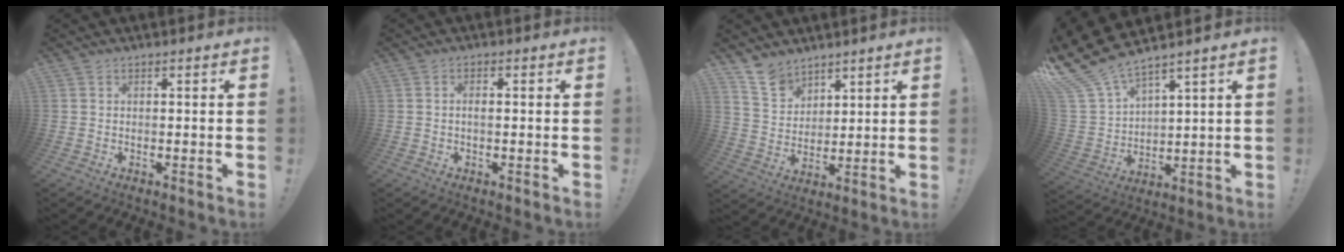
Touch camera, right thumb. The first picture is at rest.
{"total": 1.6, "force": [-0.5, 0.6, 1.4], "torque": [-0.031, 0.007, -0.007]}
{"total": 9.9, "force": [7.9, 5.5, 2.2], "torque": [-0.041, -0.058, 0.155]}
{"total": 11.4, "force": [9.8, 3.8, 4.3], "torque": [-0.109, -0.074, 0.186]}